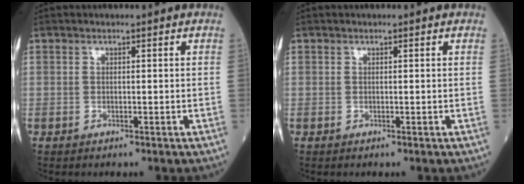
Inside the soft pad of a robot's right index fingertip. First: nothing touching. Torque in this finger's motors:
{"motor_torque": [-0.03, 0.00, -0.06, 0.00]}